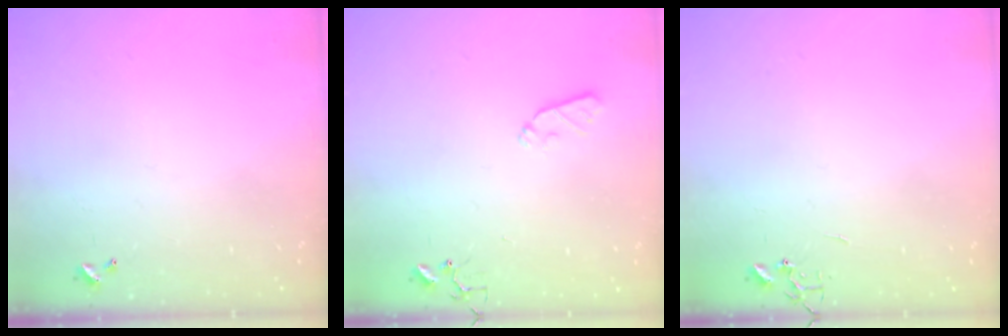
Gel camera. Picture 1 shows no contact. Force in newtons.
{"total": 5.2, "press": 5.2, "slide": 0.8}
{"total": 0.0}